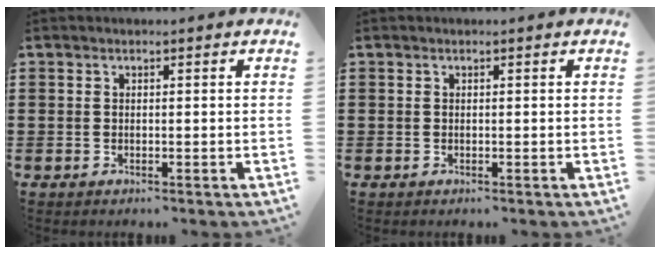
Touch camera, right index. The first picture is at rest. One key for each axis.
{"total": 0.0}